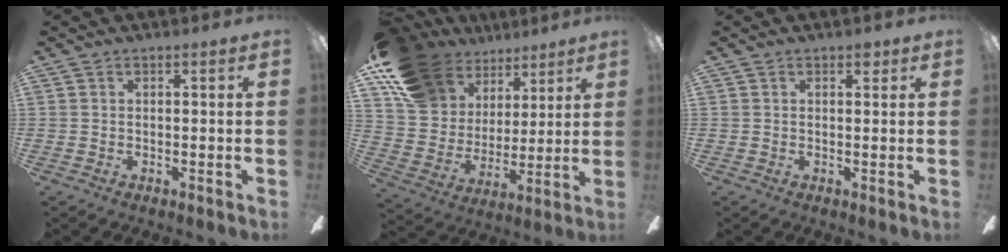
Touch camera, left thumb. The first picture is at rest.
{"total": 17.9, "force": [11.6, 11.6, 7.0], "torque": [-0.155, -0.053, 0.225]}
{"total": 1.6, "force": [1.0, 0.9, 0.8], "torque": [0.000, -0.003, 0.013]}